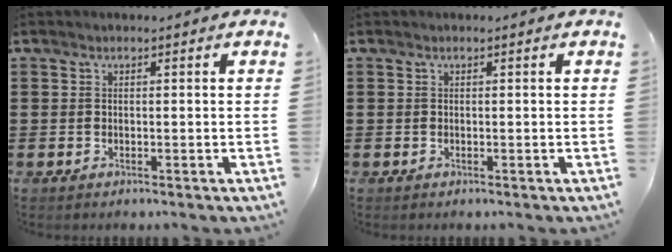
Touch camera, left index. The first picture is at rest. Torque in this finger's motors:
{"motor_torque": [0.04, -0.04, 0.00, 0.00]}